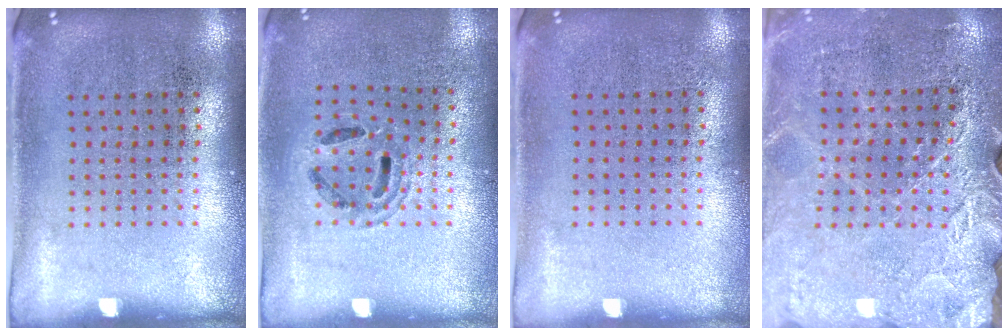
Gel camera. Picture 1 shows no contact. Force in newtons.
{"total": 1.0, "press": 1.0, "slide": 0.1}
{"total": 0.0}
{"total": 2.7, "press": 2.7, "slide": 0.4}